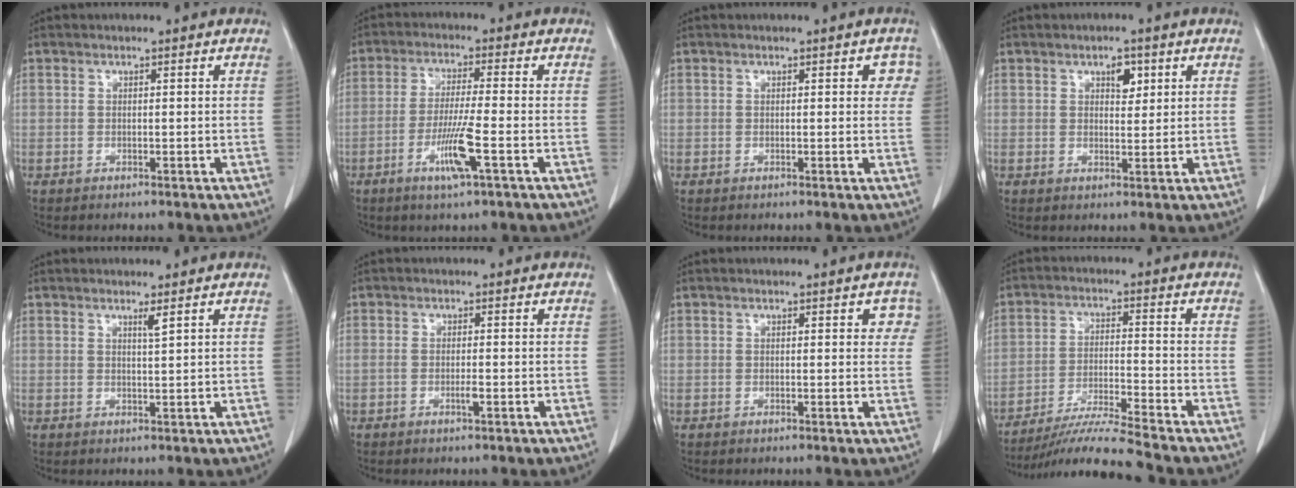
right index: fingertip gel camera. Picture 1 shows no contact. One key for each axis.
{"total": 7.0, "fx": -2.8, "fy": -0.3, "fz": 6.4, "tx": -0.124, "ty": -0.012, "tz": -0.053}
{"total": 2.5, "fx": 0.8, "fy": 1.4, "fz": 1.9, "tx": -0.008, "ty": 0.008, "tz": 0.002}
{"total": 2.9, "fx": 1.5, "fy": 1.5, "fz": 2.0, "tx": -0.028, "ty": 0.000, "tz": 0.023}
{"total": 1.3, "fx": 0.8, "fy": -0.3, "fz": 1.0, "tx": -0.020, "ty": -0.008, "tz": 0.016}
{"total": 1.2, "fx": -0.5, "fy": 0.2, "fz": 1.1, "tx": -0.022, "ty": 0.002, "tz": -0.007}
{"total": 2.5, "fx": 1.0, "fy": 1.5, "fz": 1.8, "tx": -0.004, "ty": 0.006, "tz": 0.004}
{"total": 10.8, "fx": -9.8, "fy": -2.4, "fz": 4.1, "tx": -0.065, "ty": -0.021, "tz": -0.172}